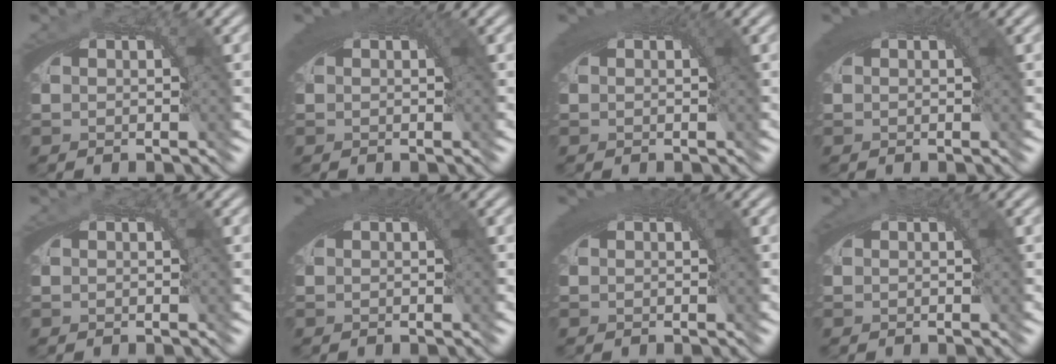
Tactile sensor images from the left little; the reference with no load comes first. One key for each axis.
{"total": 3.4, "fx": 0.9, "fy": 1.8, "fz": 2.8, "tx": -0.044, "ty": -0.007, "tz": 0.015}
{"total": 3.0, "fx": 0.8, "fy": 1.6, "fz": 2.4, "tx": -0.038, "ty": -0.006, "tz": 0.013}
{"total": 3.2, "fx": 0.8, "fy": 1.7, "fz": 2.5, "tx": -0.040, "ty": -0.006, "tz": 0.014}
{"total": 0.0}
{"total": 3.6, "fx": 1.0, "fy": 1.8, "fz": 2.9, "tx": -0.045, "ty": -0.006, "tz": 0.017}
{"total": 3.0, "fx": 0.8, "fy": 1.6, "fz": 2.4, "tx": -0.039, "ty": -0.005, "tz": 0.013}
{"total": 0.6, "fx": 0.2, "fy": 0.4, "fz": 0.4, "tx": -0.007, "ty": -0.004, "tz": 0.004}